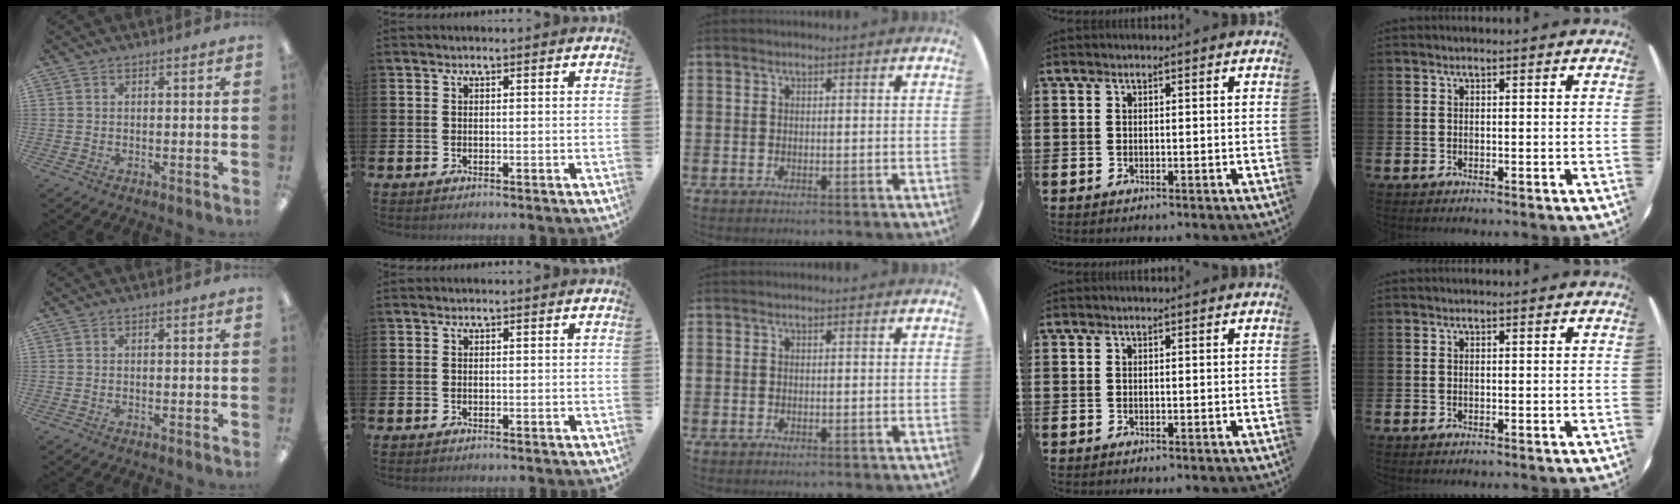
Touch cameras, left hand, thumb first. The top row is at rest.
{}